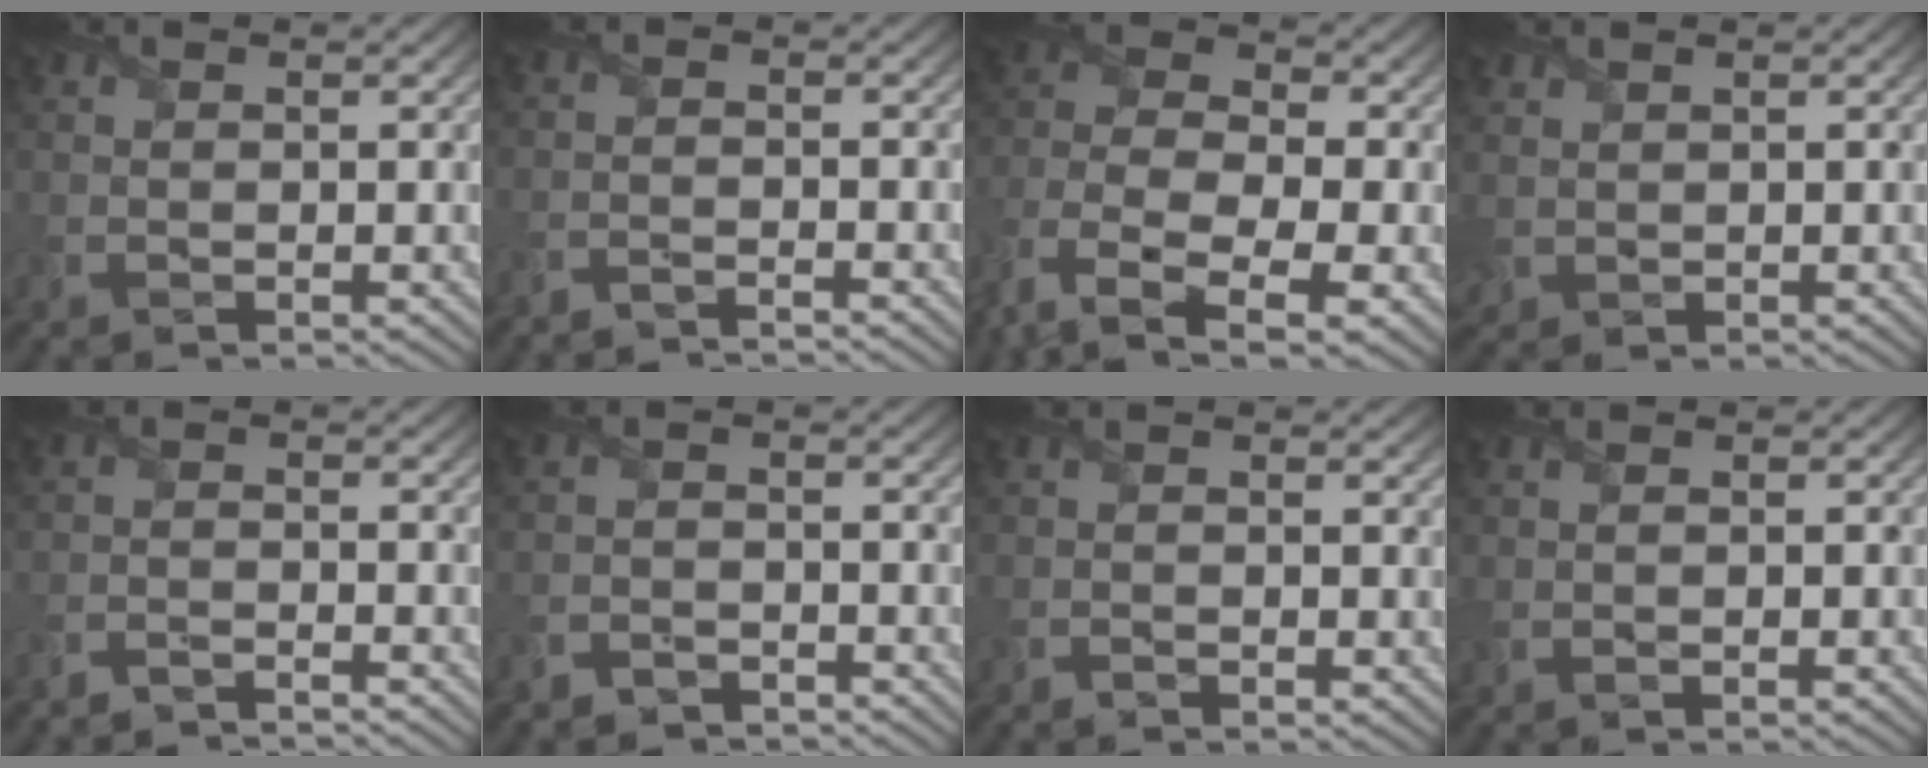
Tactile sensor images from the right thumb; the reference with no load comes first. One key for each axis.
{"total": 2.4, "fx": -2.3, "fy": -0.6, "fz": -0.1, "tx": 0.000, "ty": -0.003, "tz": -0.052}
{"total": 11.1, "fx": -5.9, "fy": 6.8, "fz": 6.5, "tx": -0.182, "ty": -0.014, "tz": -0.115}
{"total": 1.7, "fx": 0.9, "fy": 1.4, "fz": 0.2, "tx": -0.022, "ty": 0.000, "tz": 0.019}
{"total": 2.8, "fx": -2.8, "fy": -0.5, "fz": 0.0, "tx": -0.001, "ty": -0.003, "tz": -0.063}
{"total": 2.6, "fx": -2.5, "fy": 0.5, "fz": 0.1, "tx": -0.001, "ty": 0.001, "tz": -0.058}
{"total": 0.8, "fx": -0.1, "fy": 0.5, "fz": 0.6, "tx": -0.009, "ty": -0.002, "tz": -0.002}
{"total": 0.6, "fx": 0.0, "fy": 0.4, "fz": 0.4, "tx": -0.009, "ty": -0.002, "tz": 0.005}